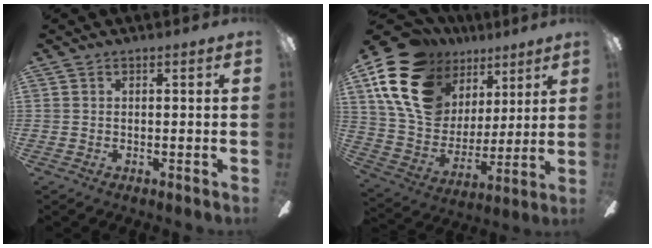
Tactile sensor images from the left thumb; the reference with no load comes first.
{"total": 20.9, "force": [11.0, 14.2, 10.7], "torque": [-0.219, -0.044, 0.207]}